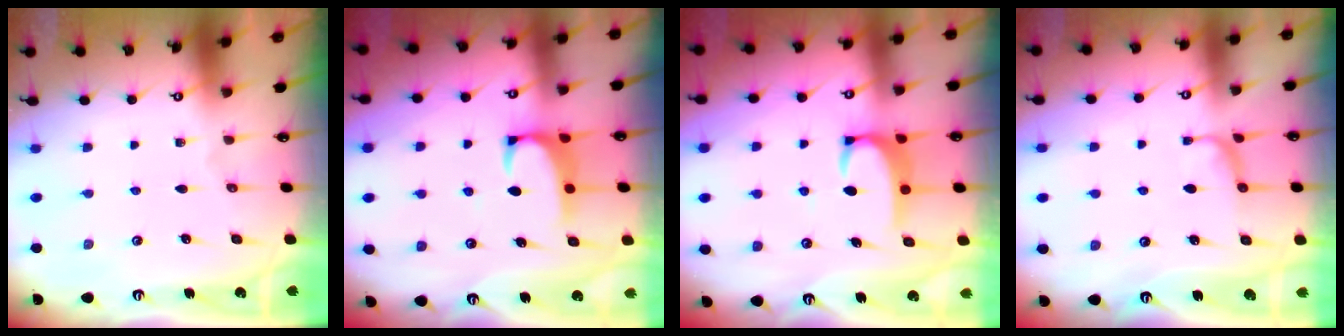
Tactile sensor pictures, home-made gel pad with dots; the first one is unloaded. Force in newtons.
{"total": 1.9, "press": 1.8, "slide": 0.7}
{"total": 3.4, "press": 3.4, "slide": 0.3}
{"total": 2.6, "press": 2.4, "slide": 0.9}